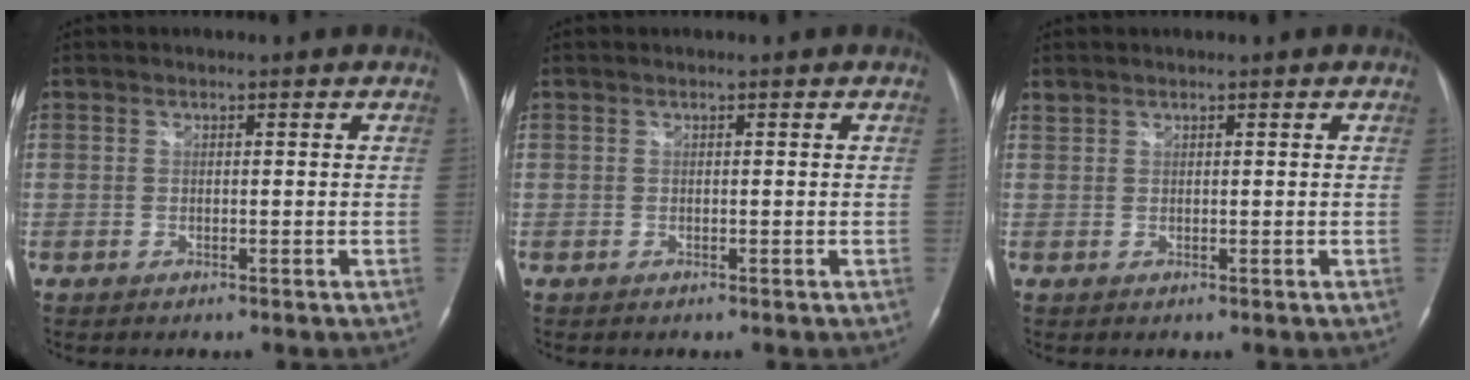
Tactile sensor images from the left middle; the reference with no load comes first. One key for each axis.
{"total": 0.0}
{"total": 0.8, "fx": 0.7, "fy": 0.3, "fz": 0.0, "tx": -0.001, "ty": 0.008, "tz": 0.015}